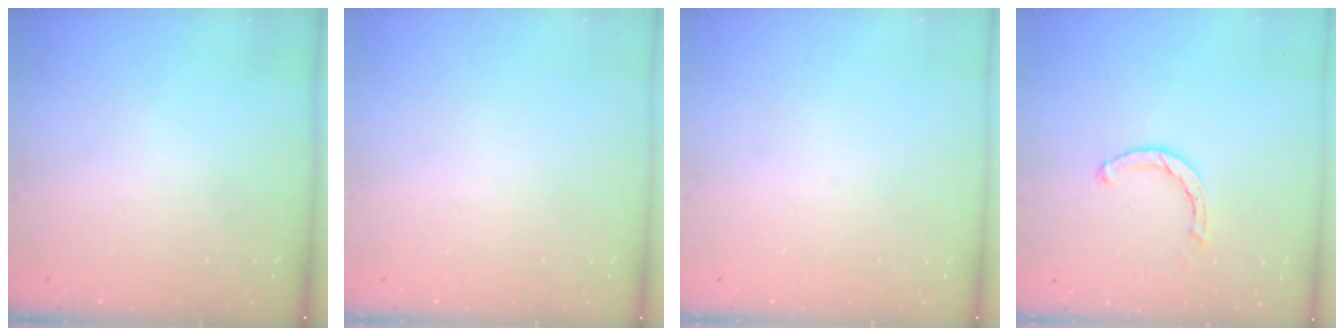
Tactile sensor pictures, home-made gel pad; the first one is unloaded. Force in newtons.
{"total": 0.0}
{"total": 0.0}
{"total": 2.0, "press": 2.0, "slide": 0.2}